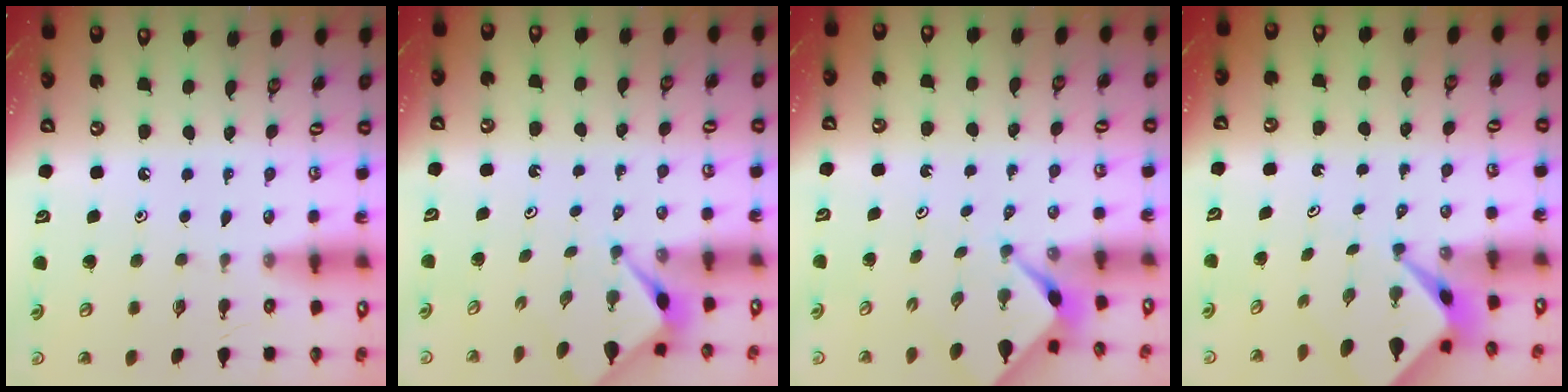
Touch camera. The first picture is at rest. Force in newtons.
{"total": 3.0, "press": 3.0, "slide": 0.2}
{"total": 2.1, "press": 2.1, "slide": 0.2}
{"total": 2.4, "press": 2.4, "slide": 0.1}